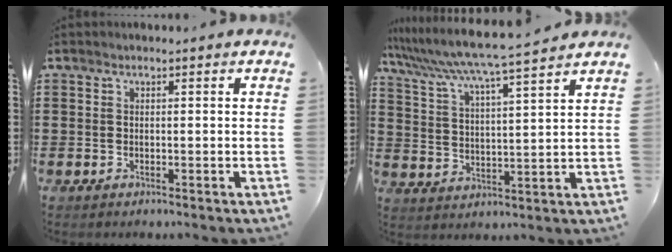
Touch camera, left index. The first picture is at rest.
{"total": 5.7, "force": [5.1, -0.9, 2.5], "torque": [-0.072, -0.042, 0.078]}